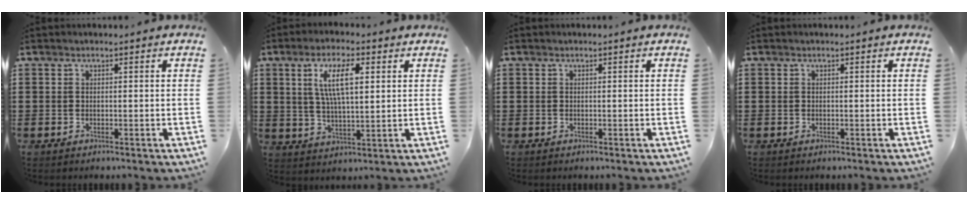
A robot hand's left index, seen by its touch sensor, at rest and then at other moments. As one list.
[{"total": 8.2, "force": [2.9, 2.8, 7.2], "torque": [-0.149, 0.013, 0.048]}, {"total": 0.0}, {"total": 0.0}]